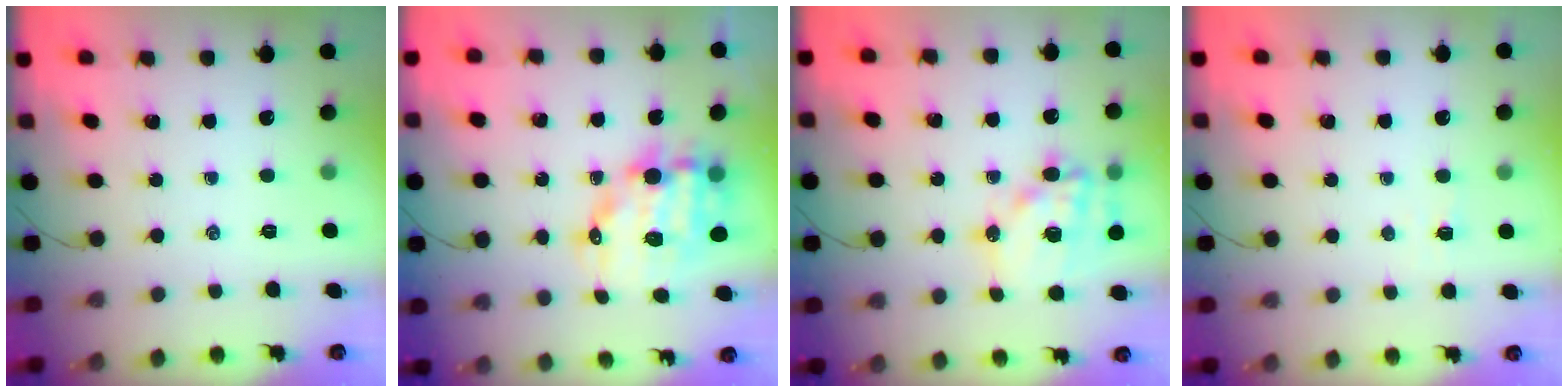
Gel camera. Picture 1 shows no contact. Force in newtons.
{"total": 13.4, "press": 13.1, "slide": 3.0}
{"total": 14.7, "press": 14.3, "slide": 3.3}
{"total": 1.2, "press": 1.1, "slide": 0.5}